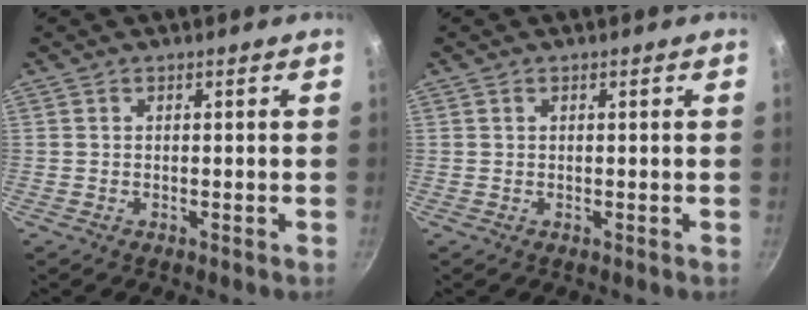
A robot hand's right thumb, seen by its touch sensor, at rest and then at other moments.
{"total": 0.0}